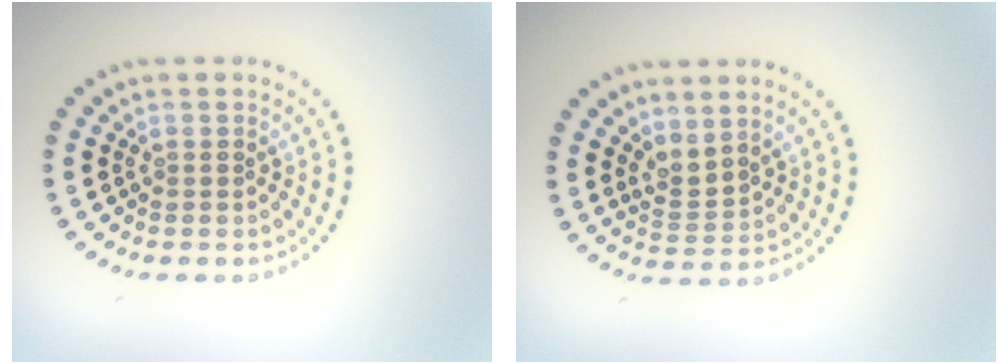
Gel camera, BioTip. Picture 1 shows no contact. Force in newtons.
{"total": 2.1, "press": 1.4, "slide": 1.5}